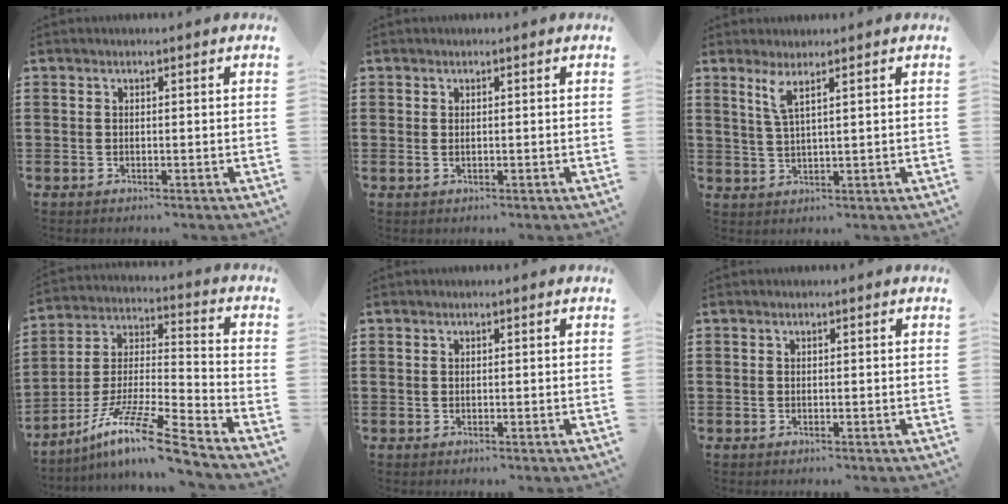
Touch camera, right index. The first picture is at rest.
{"total": 0.5, "force": [0.3, 0.2, 0.4], "torque": [-0.009, 0.001, 0.006]}
{"total": 3.0, "force": [1.9, 0.1, 2.3], "torque": [-0.051, 0.000, 0.033]}
{"total": 12.3, "force": [-9.5, 0.3, 7.7], "torque": [-0.142, 0.005, -0.185]}
{"total": 0.0}
{"total": 0.0}